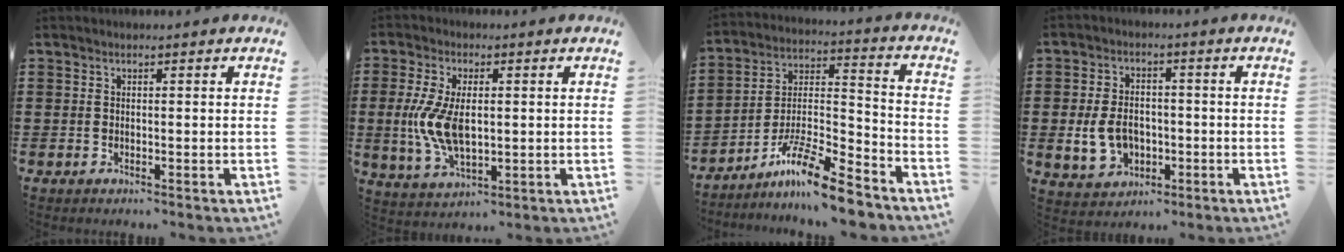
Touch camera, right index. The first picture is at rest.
{"total": 8.6, "force": [0.0, 4.2, 7.5], "torque": [-0.174, -0.003, -0.003]}
{"total": 12.0, "force": [-9.6, 1.8, 7.1], "torque": [-0.126, 0.026, -0.183]}
{"total": 6.1, "force": [-1.2, 4.7, 3.8], "torque": [-0.087, 0.000, -0.029]}